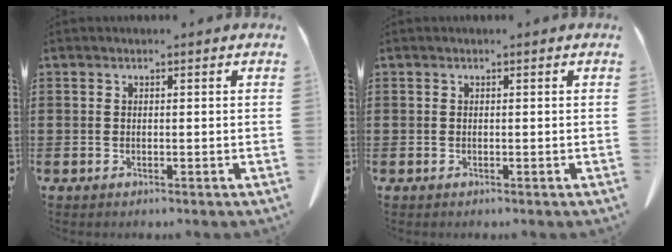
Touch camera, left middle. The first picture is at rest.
{"total": 0.0}